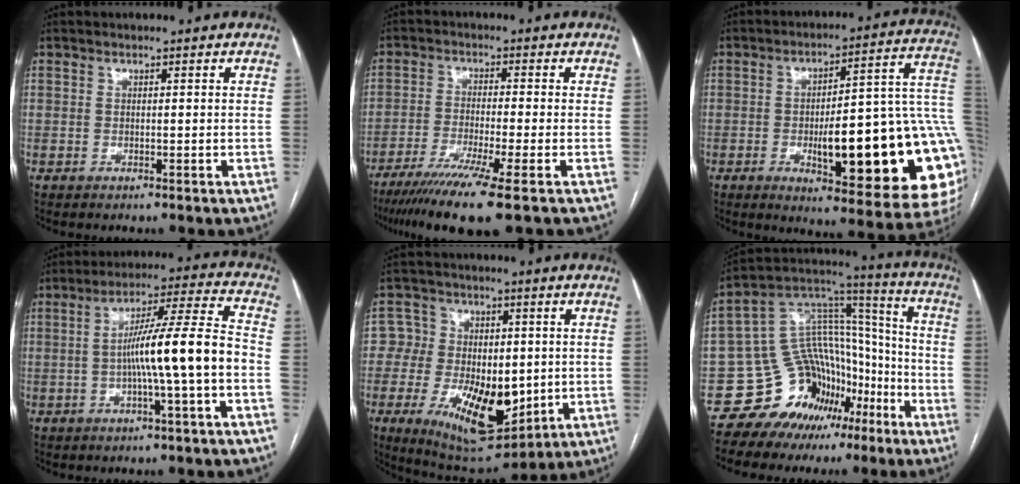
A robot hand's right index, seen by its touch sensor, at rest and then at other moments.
{"total": 11.2, "force": [-7.7, -1.3, 8.1], "torque": [-0.136, -0.030, -0.124]}
{"total": 26.9, "force": [-3.9, 5.7, 26.0], "torque": [-0.247, 0.016, -0.044]}
{"total": 11.9, "force": [-2.4, -0.7, 11.7], "torque": [-0.195, 0.019, -0.041]}
{"total": 16.9, "force": [-3.4, 10.6, 12.7], "torque": [-0.224, 0.003, -0.035]}
{"total": 16.7, "force": [-10.2, 11.8, 6.1], "torque": [-0.089, 0.103, -0.158]}